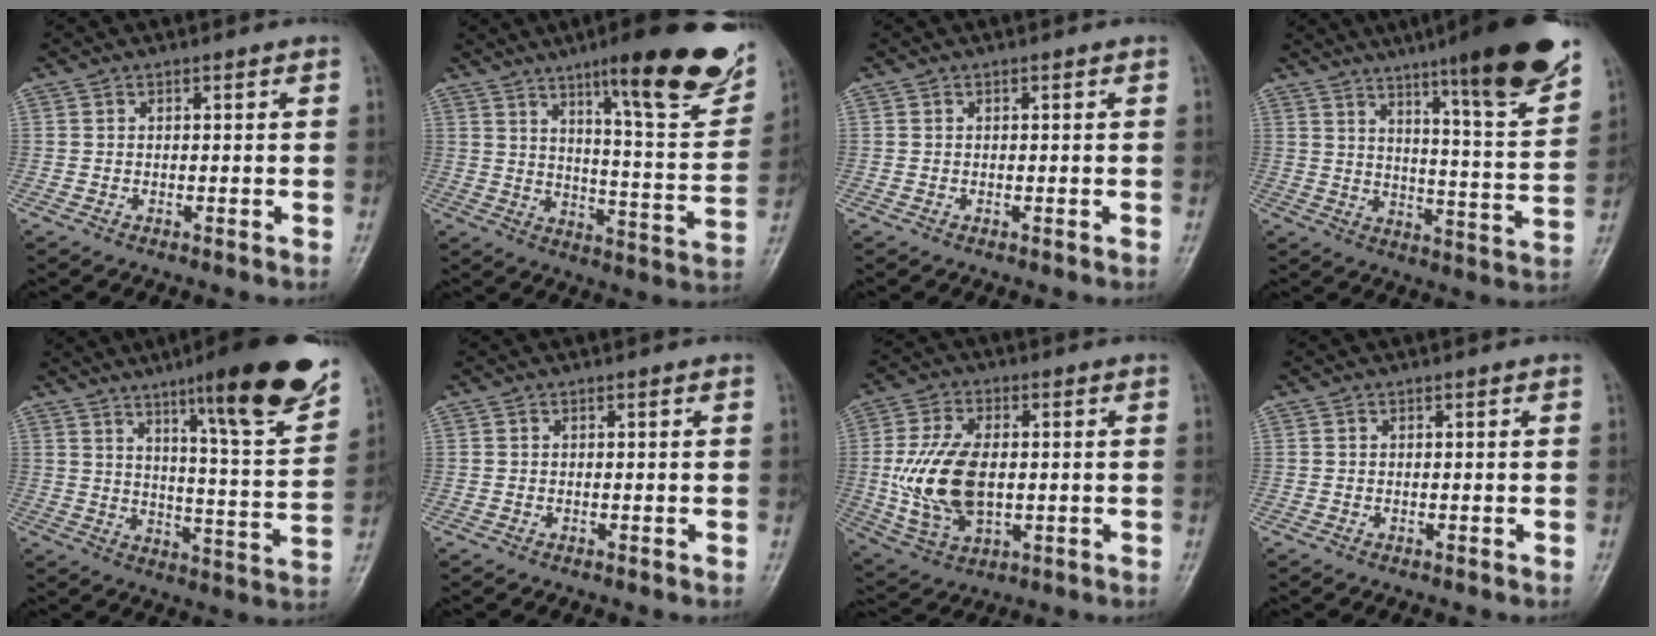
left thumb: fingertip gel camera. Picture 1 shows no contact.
{"total": 21.7, "force": [13.3, 3.9, 16.7], "torque": [-0.193, -0.062, 0.193]}
{"total": 0.0}
{"total": 19.3, "force": [12.8, 1.9, 14.4], "torque": [-0.183, -0.067, 0.185]}
{"total": 19.2, "force": [12.0, 2.3, 14.8], "torque": [-0.184, -0.066, 0.179]}
{"total": 0.0}
{"total": 14.2, "force": [-0.2, 8.4, 11.4], "torque": [-0.223, -0.007, 0.005]}
{"total": 0.0}